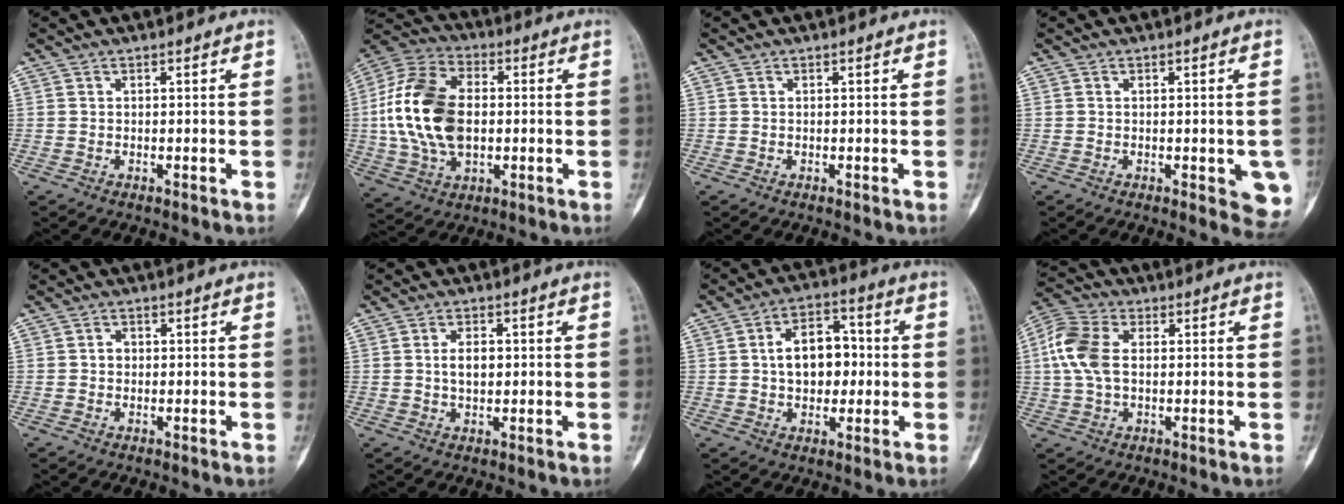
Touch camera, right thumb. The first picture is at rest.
{"total": 18.7, "force": [0.0, 12.0, 14.4], "torque": [-0.277, 0.015, 0.002]}
{"total": 0.0}
{"total": 6.6, "force": [-1.6, 2.5, 5.9], "torque": [-0.040, -0.008, -0.018]}
{"total": 1.4, "force": [0.0, 1.3, 0.7], "torque": [-0.004, 0.004, -0.002]}
{"total": 3.8, "force": [0.3, 2.3, 3.0], "torque": [-0.046, 0.001, 0.004]}
{"total": 10.8, "force": [0.4, 7.1, 8.1], "torque": [-0.095, 0.022, 0.002]}
{"total": 9.8, "force": [1.0, 6.2, 7.6], "torque": [-0.173, 0.020, 0.017]}